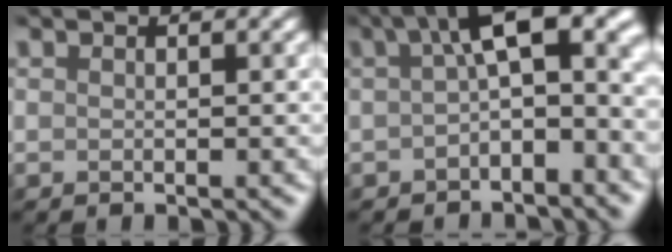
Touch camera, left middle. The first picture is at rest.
{"total": 7.0, "force": [0.4, 2.9, 6.4], "torque": [-0.084, 0.019, -0.002]}